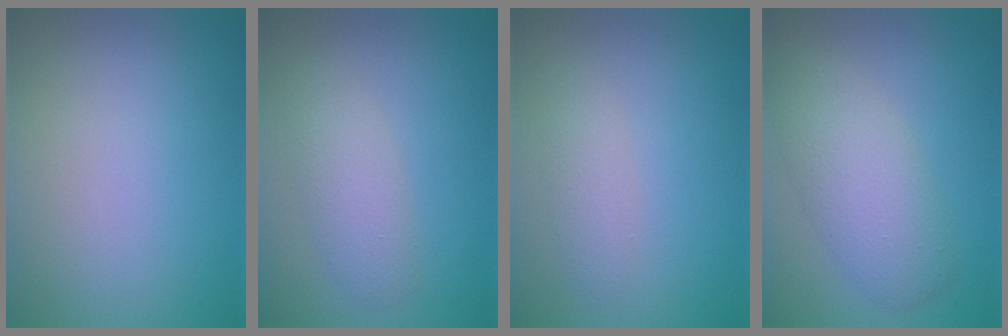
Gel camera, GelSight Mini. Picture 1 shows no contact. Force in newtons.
{"total": 2.8, "press": 2.7, "slide": 0.3}
{"total": 1.7, "press": 1.7, "slide": 0.0}
{"total": 5.1, "press": 5.1, "slide": 0.2}